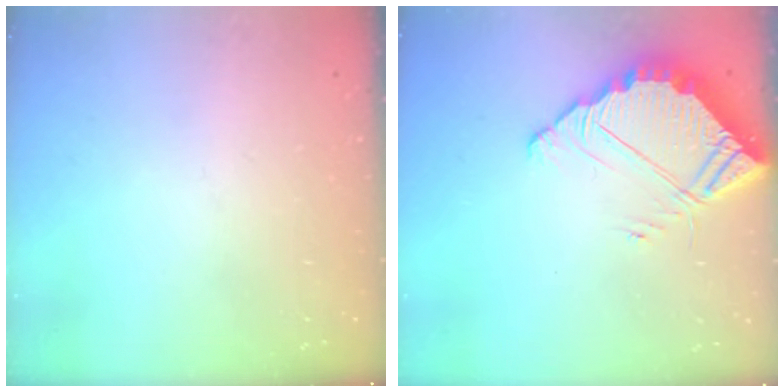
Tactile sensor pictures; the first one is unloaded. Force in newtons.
{"total": 5.9, "press": 5.9, "slide": 0.2}